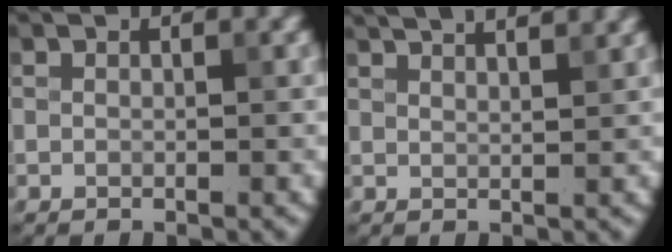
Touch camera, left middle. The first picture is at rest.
{"total": 4.5, "force": [3.9, 0.7, 2.0], "torque": [-0.022, 0.022, 0.045]}